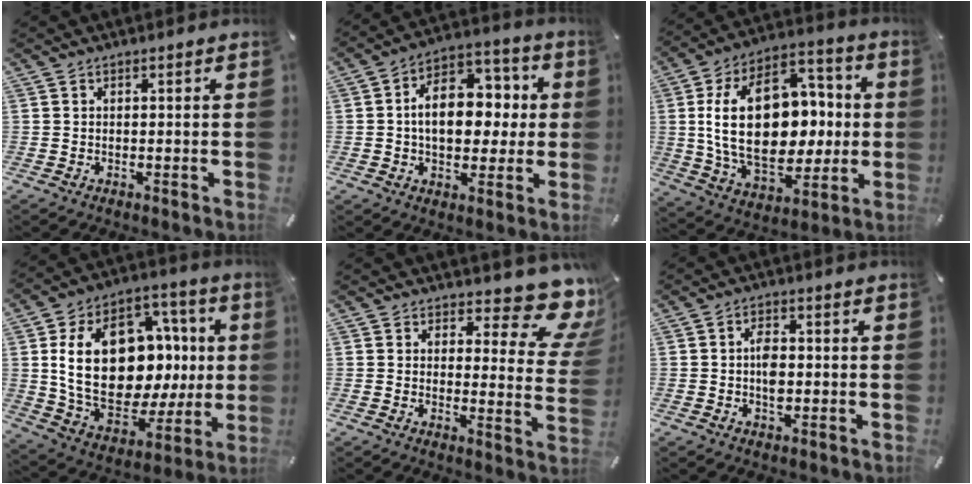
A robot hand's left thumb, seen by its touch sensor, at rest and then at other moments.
{"total": 14.0, "force": [0.5, 10.1, 9.7], "torque": [-0.149, -0.002, 0.011]}
{"total": 26.2, "force": [1.1, 17.8, 19.2], "torque": [-0.349, -0.001, 0.030]}
{"total": 25.6, "force": [3.1, 17.8, 18.1], "torque": [-0.319, -0.021, 0.071]}
{"total": 11.5, "force": [7.9, 5.0, 6.8], "torque": [-0.070, -0.074, 0.135]}
{"total": 4.3, "force": [-0.4, 2.6, 3.5], "torque": [-0.056, 0.004, -0.007]}